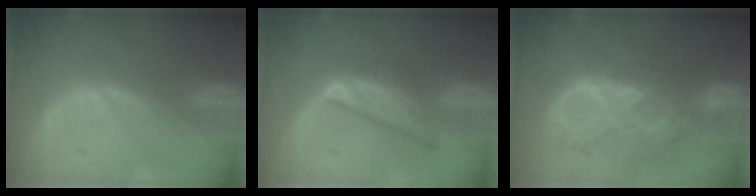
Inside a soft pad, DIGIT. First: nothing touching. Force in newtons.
{"total": 7.9, "press": 6.6, "slide": 4.3}
{"total": 10.2, "press": 8.7, "slide": 5.3}